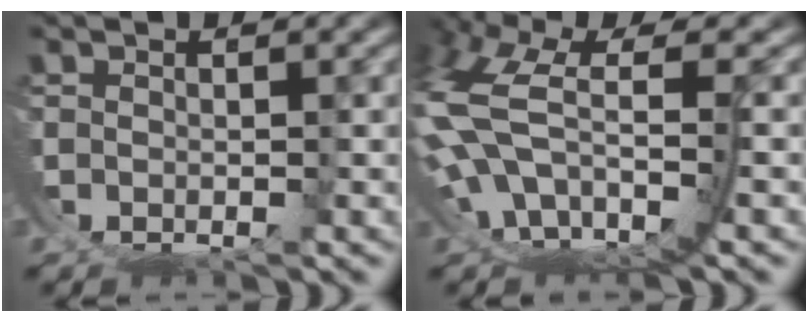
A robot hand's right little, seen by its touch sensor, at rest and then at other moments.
{"total": 9.7, "force": [-1.2, 6.6, 7.0], "torque": [-0.181, -0.035, -0.010]}